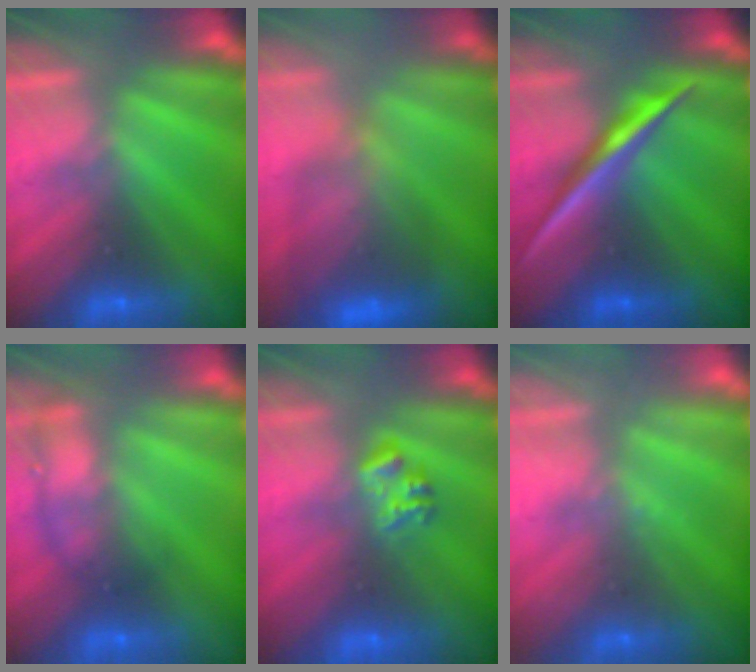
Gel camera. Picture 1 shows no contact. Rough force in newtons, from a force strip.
{"total": 7.6}
{"total": 2.3}
{"total": 1.9}
{"total": 2.3}
{"total": 2.3}